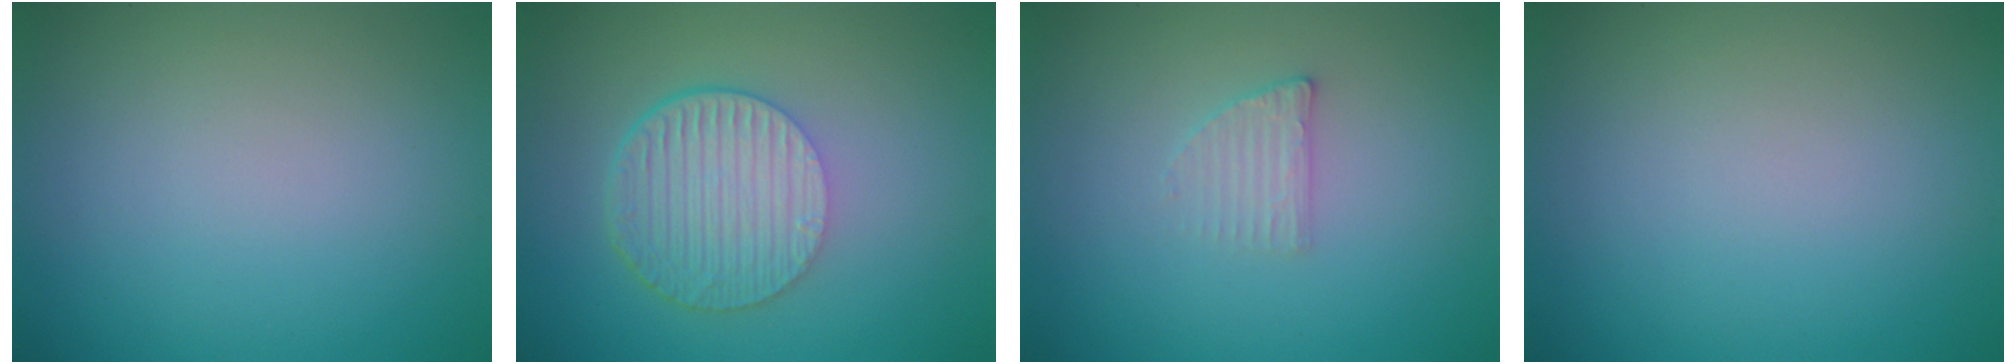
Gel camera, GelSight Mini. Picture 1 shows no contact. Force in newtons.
{"total": 6.0, "press": 4.1, "slide": 4.4}
{"total": 1.6, "press": 1.5, "slide": 0.3}
{"total": 0.0}